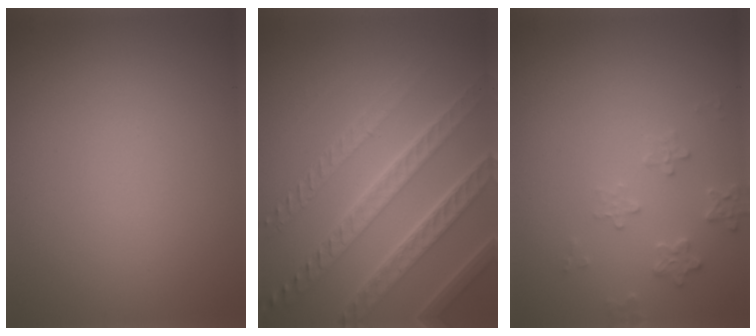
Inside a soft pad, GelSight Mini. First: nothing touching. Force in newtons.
{"total": 7.8, "press": 5.4, "slide": 5.6}
{"total": 1.9, "press": 1.8, "slide": 0.2}